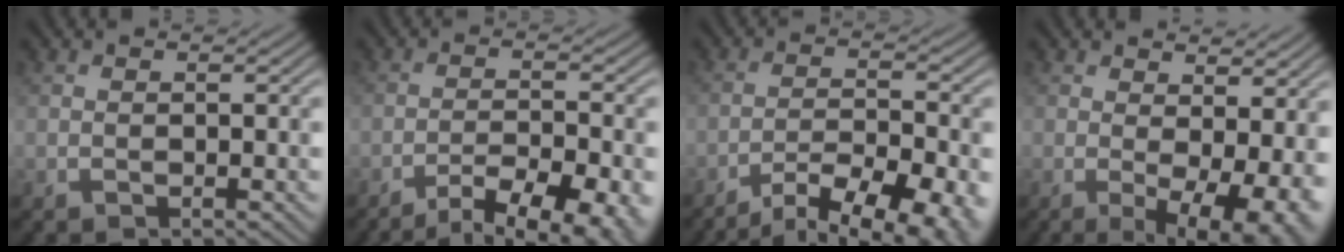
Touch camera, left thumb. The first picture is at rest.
{"total": 9.9, "force": [-7.4, 2.5, 6.1], "torque": [-0.105, -0.015, -0.099]}
{"total": 11.6, "force": [-8.7, 3.4, 7.0], "torque": [-0.125, -0.021, -0.118]}
{"total": 9.0, "force": [0.2, 3.7, 8.2], "torque": [-0.104, -0.010, 0.013]}